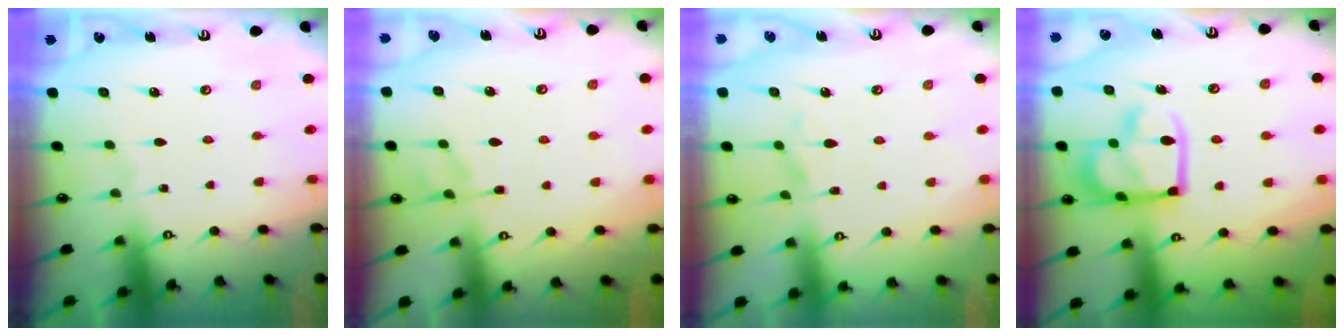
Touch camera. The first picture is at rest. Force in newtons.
{"total": 2.0, "press": 1.5, "slide": 1.3}
{"total": 1.3, "press": 1.2, "slide": 0.6}
{"total": 15.5, "press": 15.3, "slide": 2.0}